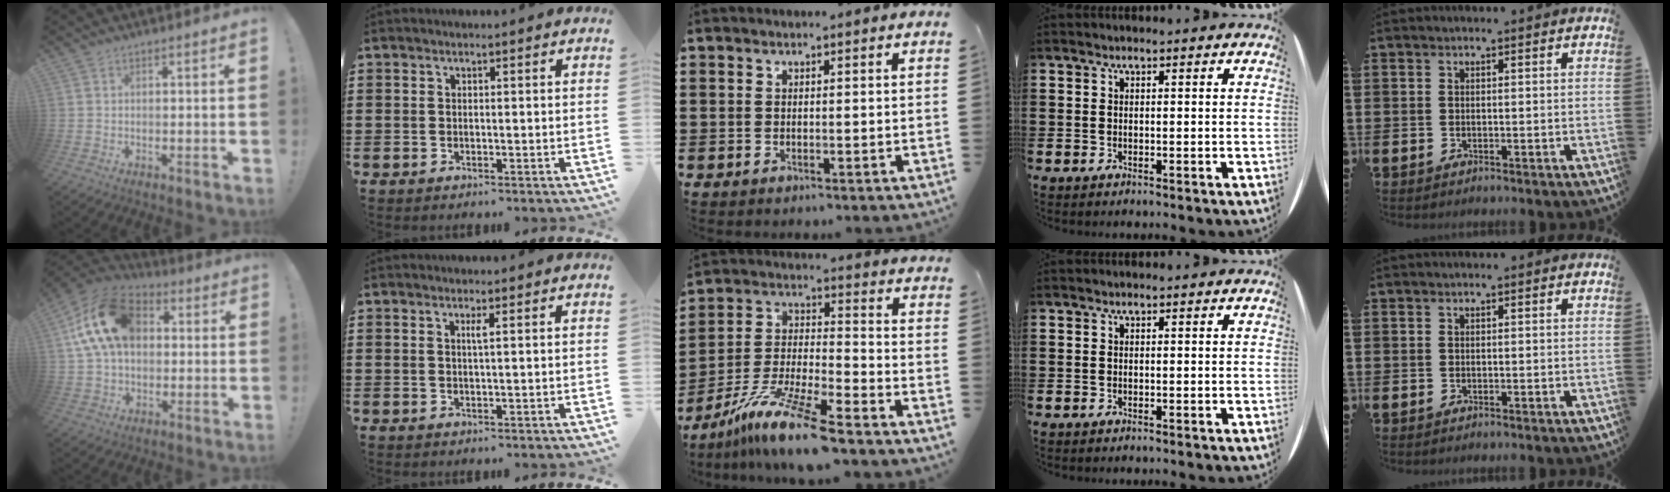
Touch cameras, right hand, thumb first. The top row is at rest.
{"thumb": {"total": 18.8, "force": [4.5, 13.0, 12.8], "torque": [-0.216, 0.007, 0.087]}, "index": {"total": 1.1, "force": [0.4, -0.2, 1.0], "torque": [-0.019, -0.004, 0.005]}, "middle": {"total": 11.0, "force": [-9.1, -0.3, 6.2], "torque": [-0.136, -0.003, -0.184]}}